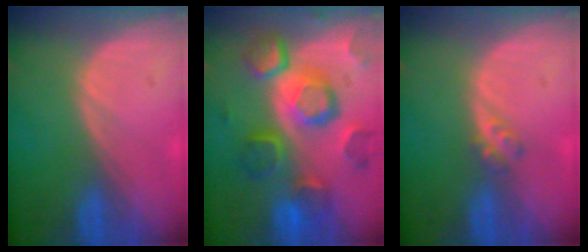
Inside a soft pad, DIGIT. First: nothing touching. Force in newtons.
{"total": 12.4, "press": 10.7, "slide": 6.1}
{"total": 2.1, "press": 1.8, "slide": 1.0}